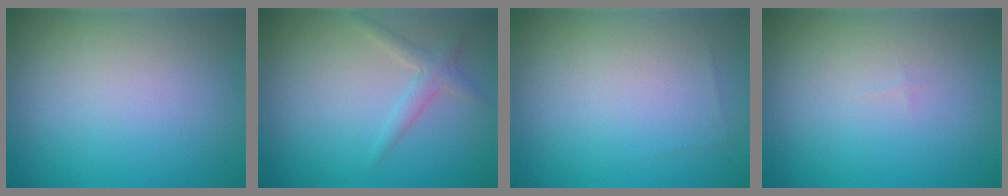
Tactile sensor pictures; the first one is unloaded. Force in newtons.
{"total": 1.7, "press": 1.7, "slide": 0.0}
{"total": 0.0}
{"total": 0.0}